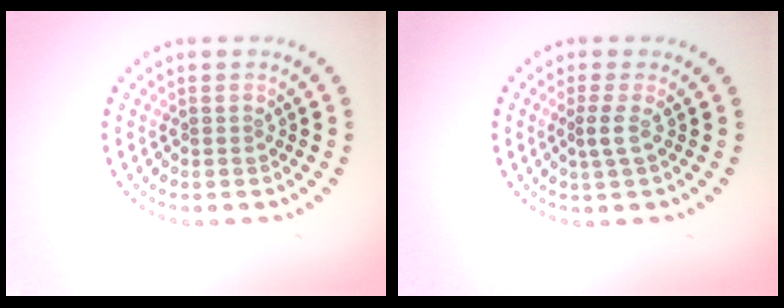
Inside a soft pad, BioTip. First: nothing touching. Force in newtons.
{"total": 1.4, "press": 0.9, "slide": 1.0}